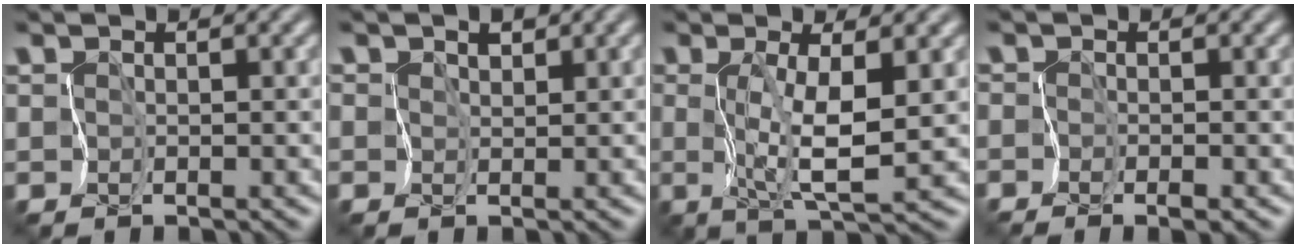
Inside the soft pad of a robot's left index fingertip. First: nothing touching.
{"total": 3.5, "force": [1.6, 2.1, 2.2], "torque": [-0.025, 0.008, 0.015]}
{"total": 4.0, "force": [0.5, 0.3, 4.0], "torque": [-0.081, -0.006, 0.011]}
{"total": 1.1, "force": [-1.0, 0.2, 0.5], "torque": [-0.011, -0.006, -0.021]}